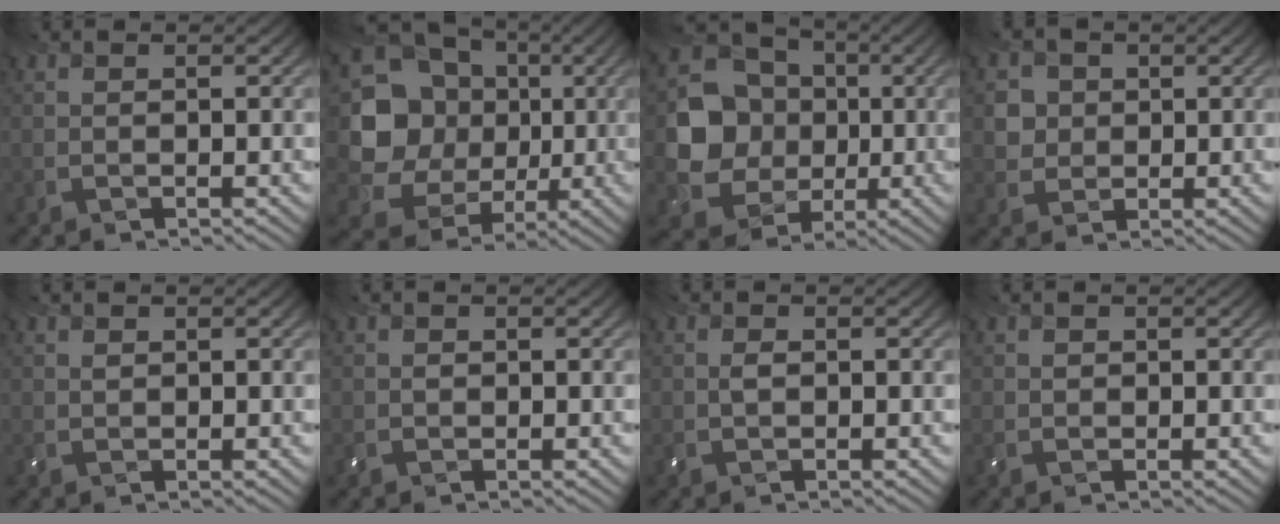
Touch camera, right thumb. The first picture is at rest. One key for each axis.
{"total": 17.4, "fx": 1.5, "fy": 15.7, "fz": 7.3, "tx": -0.212, "ty": 0.001, "tz": 0.020}
{"total": 11.1, "fx": -0.2, "fy": 9.9, "fz": 5.1, "tx": -0.129, "ty": -0.013, "tz": -0.013}
{"total": 3.7, "fx": 0.8, "fy": 3.4, "fz": 1.1, "tx": -0.044, "ty": -0.006, "tz": 0.016}
{"total": 0.7, "fx": 0.4, "fy": 0.5, "fz": 0.4, "tx": -0.012, "ty": -0.001, "tz": 0.010}
{"total": 0.8, "fx": 0.0, "fy": 0.7, "fz": 0.3, "tx": -0.009, "ty": -0.003, "tz": 0.000}
{"total": 1.1, "fx": 0.0, "fy": 0.7, "fz": 0.9, "tx": -0.022, "ty": 0.002, "tz": 0.000}
{"total": 0.8, "fx": 0.2, "fy": 0.7, "fz": 0.3, "tx": -0.009, "ty": -0.002, "tz": 0.005}